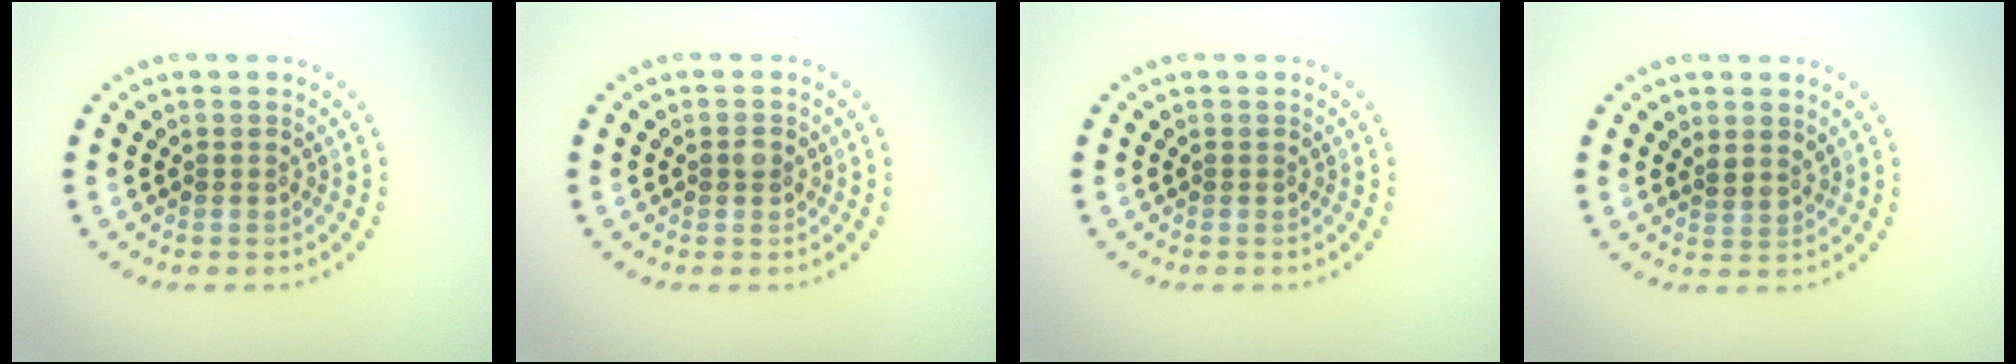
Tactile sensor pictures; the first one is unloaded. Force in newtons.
{"total": 1.0, "press": 1.0, "slide": 0.0}
{"total": 0.0}
{"total": 1.2, "press": 0.8, "slide": 0.9}